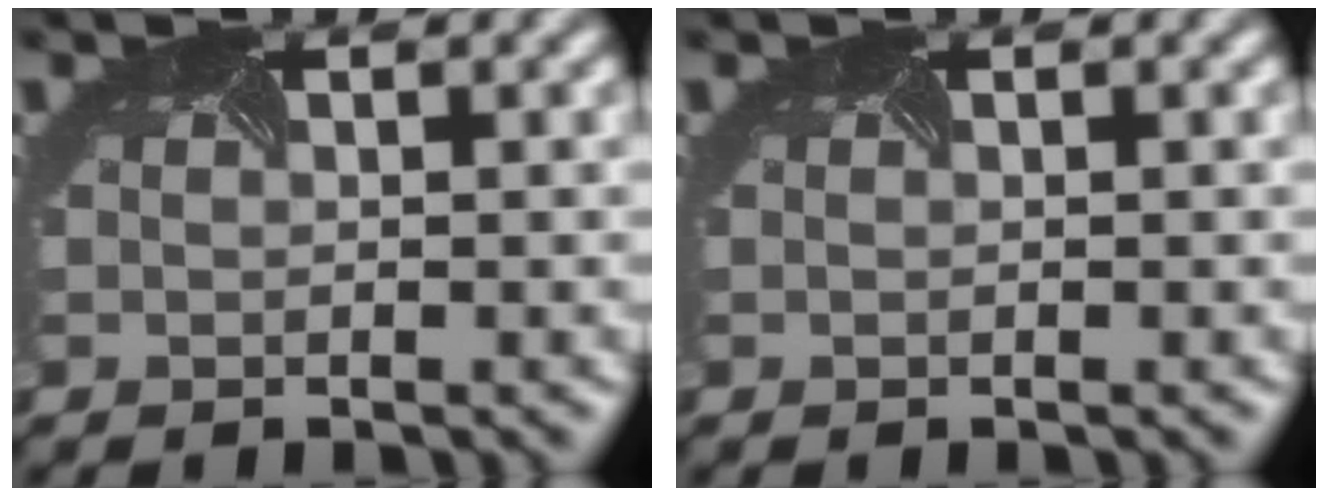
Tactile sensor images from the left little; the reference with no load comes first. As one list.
[{"total": 0.0}]